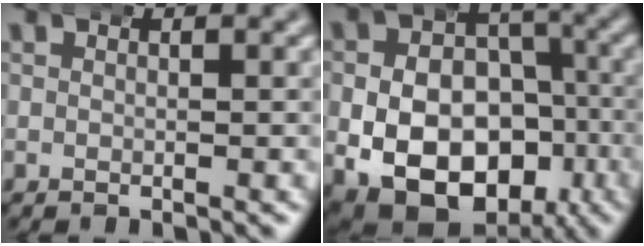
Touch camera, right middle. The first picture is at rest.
{"total": 15.8, "force": [-4.9, 12.5, 8.3], "torque": [-0.155, -0.057, -0.062]}